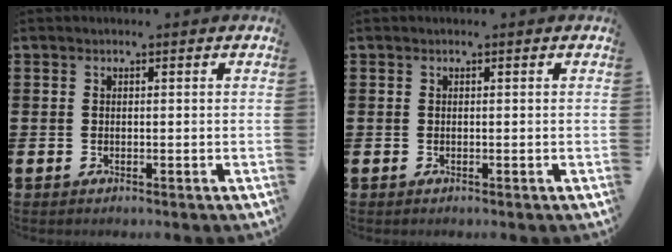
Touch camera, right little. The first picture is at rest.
{"total": 0.0}